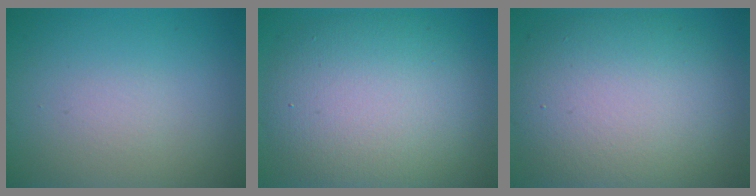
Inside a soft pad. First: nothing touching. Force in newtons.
{"total": 10.6, "press": 10.6, "slide": 0.8}
{"total": 11.0, "press": 11.0, "slide": 0.4}